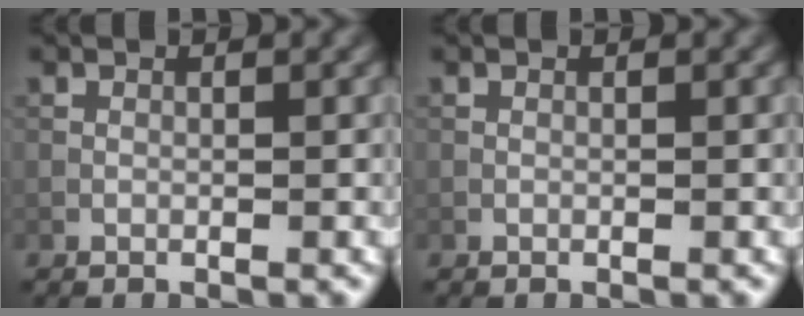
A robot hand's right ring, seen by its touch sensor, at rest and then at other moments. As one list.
[{"total": 0.0}]